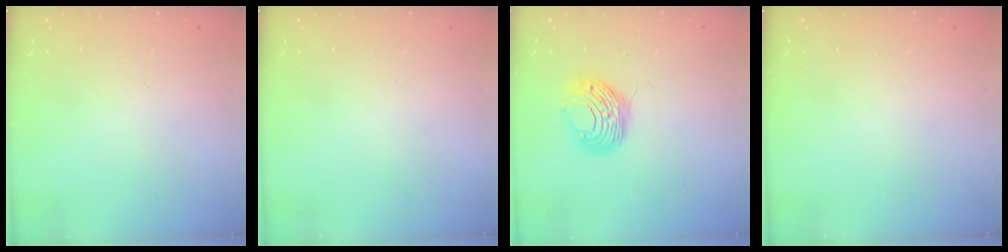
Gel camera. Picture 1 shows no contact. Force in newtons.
{"total": 0.0}
{"total": 10.1, "press": 10.1, "slide": 0.7}
{"total": 0.0}